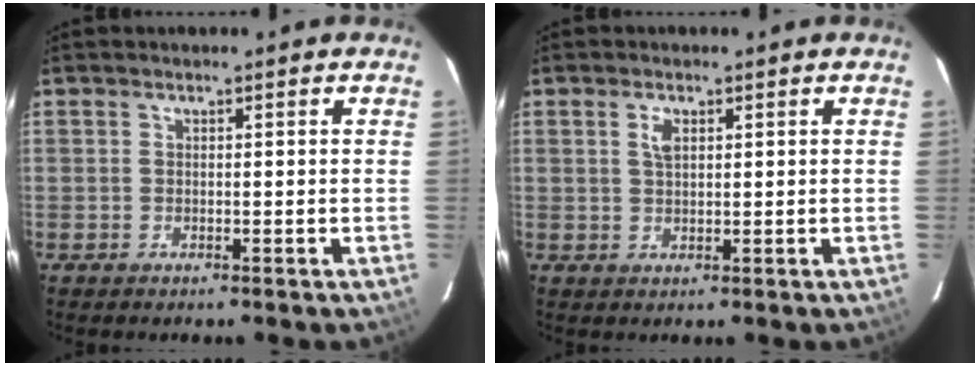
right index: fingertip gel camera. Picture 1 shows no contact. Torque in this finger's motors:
{"motor_torque": [0.07, 0.04, 0.16, 0.04]}